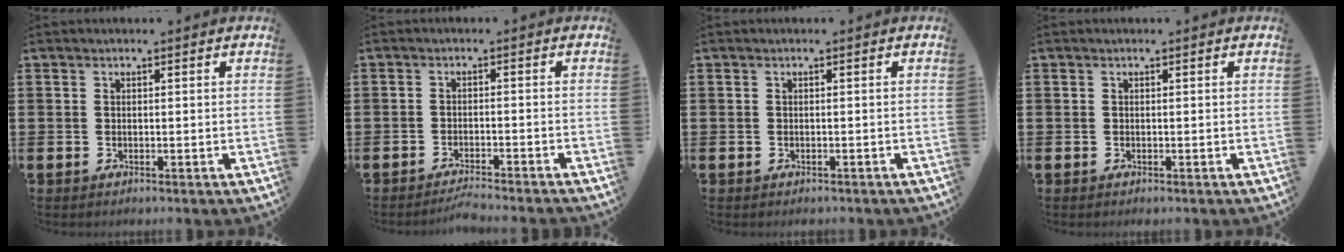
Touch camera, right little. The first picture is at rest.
{"total": 1.9, "force": [-1.8, -0.2, 0.5], "torque": [-0.008, 0.003, -0.035]}
{"total": 0.0}
{"total": 0.0}